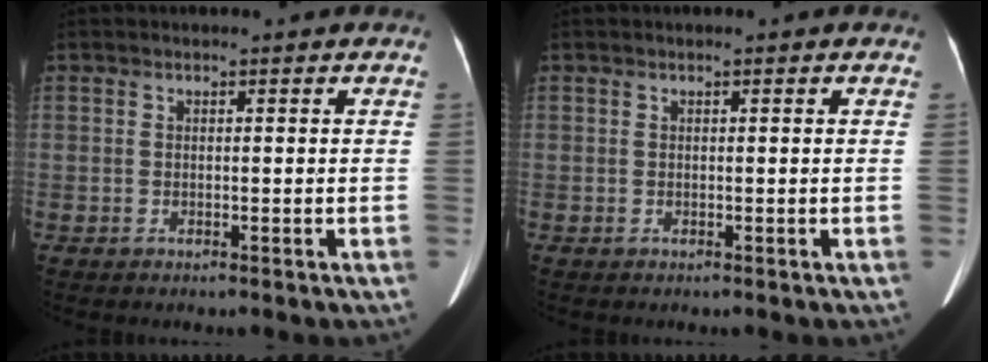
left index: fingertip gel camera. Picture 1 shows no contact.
{"total": 0.0}